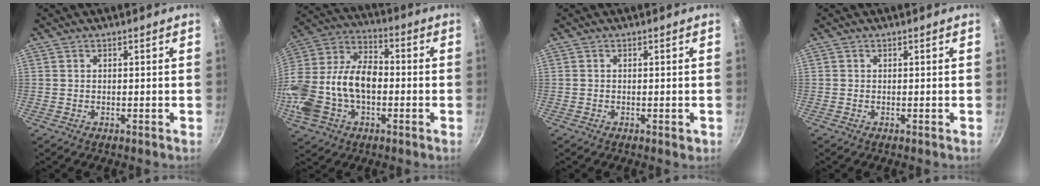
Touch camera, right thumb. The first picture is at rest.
{"total": 21.5, "force": [-2.8, 14.1, 15.9], "torque": [-0.307, 0.049, -0.057]}
{"total": 1.0, "force": [-0.4, 0.5, 0.7], "torque": [-0.008, 0.002, -0.007]}
{"total": 0.0}